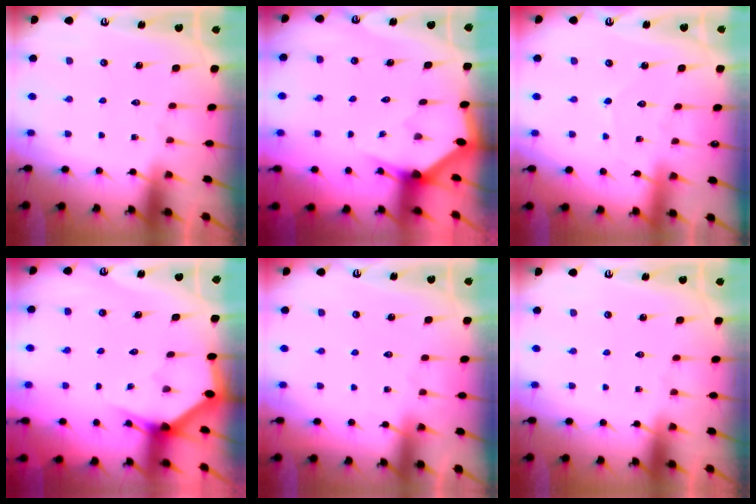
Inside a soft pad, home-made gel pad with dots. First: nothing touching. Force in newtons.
{"total": 2.3, "press": 2.3, "slide": 0.1}
{"total": 4.3, "press": 4.3, "slide": 0.2}
{"total": 3.0, "press": 3.0, "slide": 0.1}
{"total": 2.2, "press": 2.2, "slide": 0.3}
{"total": 0.0}